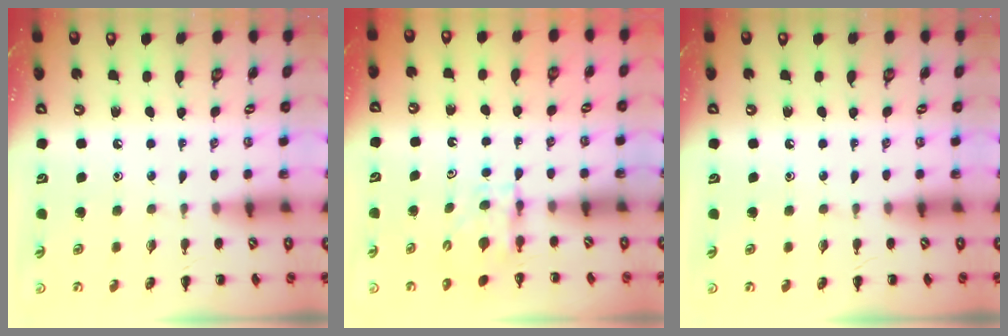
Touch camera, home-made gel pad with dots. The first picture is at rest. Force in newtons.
{"total": 4.9, "press": 4.9, "slide": 0.5}
{"total": 0.0}